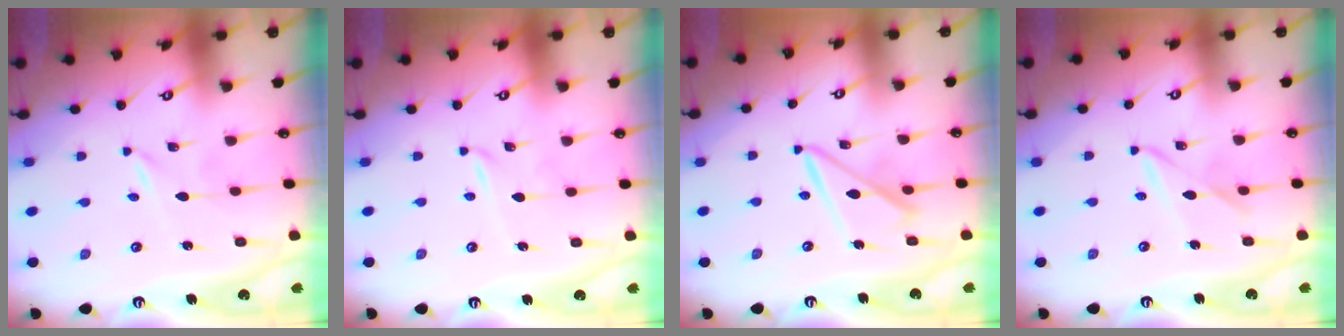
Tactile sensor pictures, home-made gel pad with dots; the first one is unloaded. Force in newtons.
{"total": 0.9, "press": 0.9, "slide": 0.1}
{"total": 12.2, "press": 12.1, "slide": 1.1}
{"total": 6.6, "press": 6.5, "slide": 0.5}